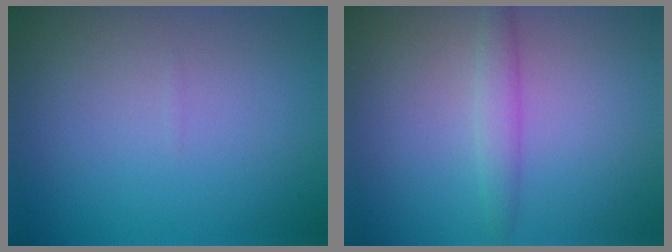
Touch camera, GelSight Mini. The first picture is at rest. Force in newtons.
{"total": 1.8, "press": 1.8, "slide": 0.1}